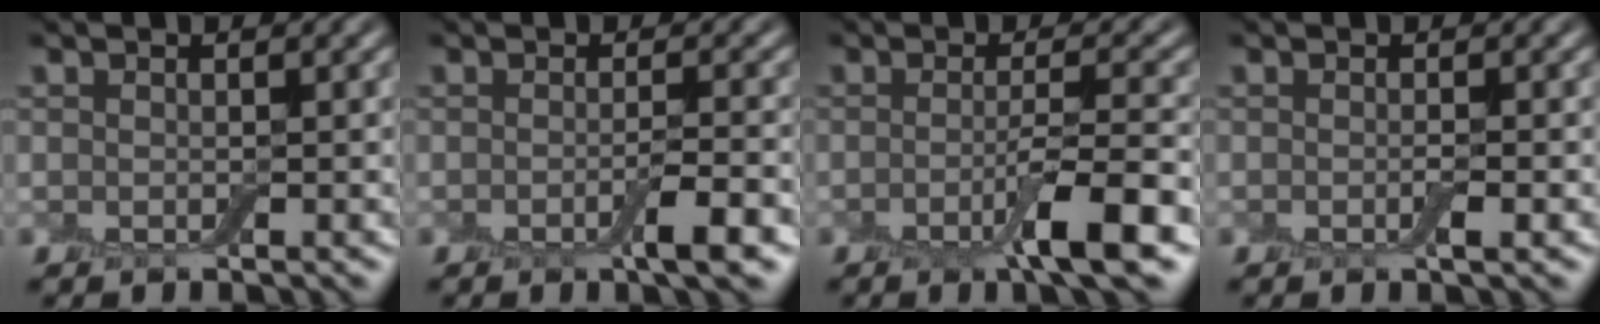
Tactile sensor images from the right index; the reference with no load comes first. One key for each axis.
{"total": 2.7, "fx": -1.2, "fy": 0.4, "fz": 2.4, "tx": -0.038, "ty": -0.005, "tz": -0.021}
{"total": 4.6, "fx": -2.0, "fy": 0.6, "fz": 4.1, "tx": -0.064, "ty": -0.003, "tz": -0.037}
{"total": 0.9, "fx": -0.5, "fy": 0.1, "fz": 0.7, "tx": -0.013, "ty": -0.005, "tz": -0.007}